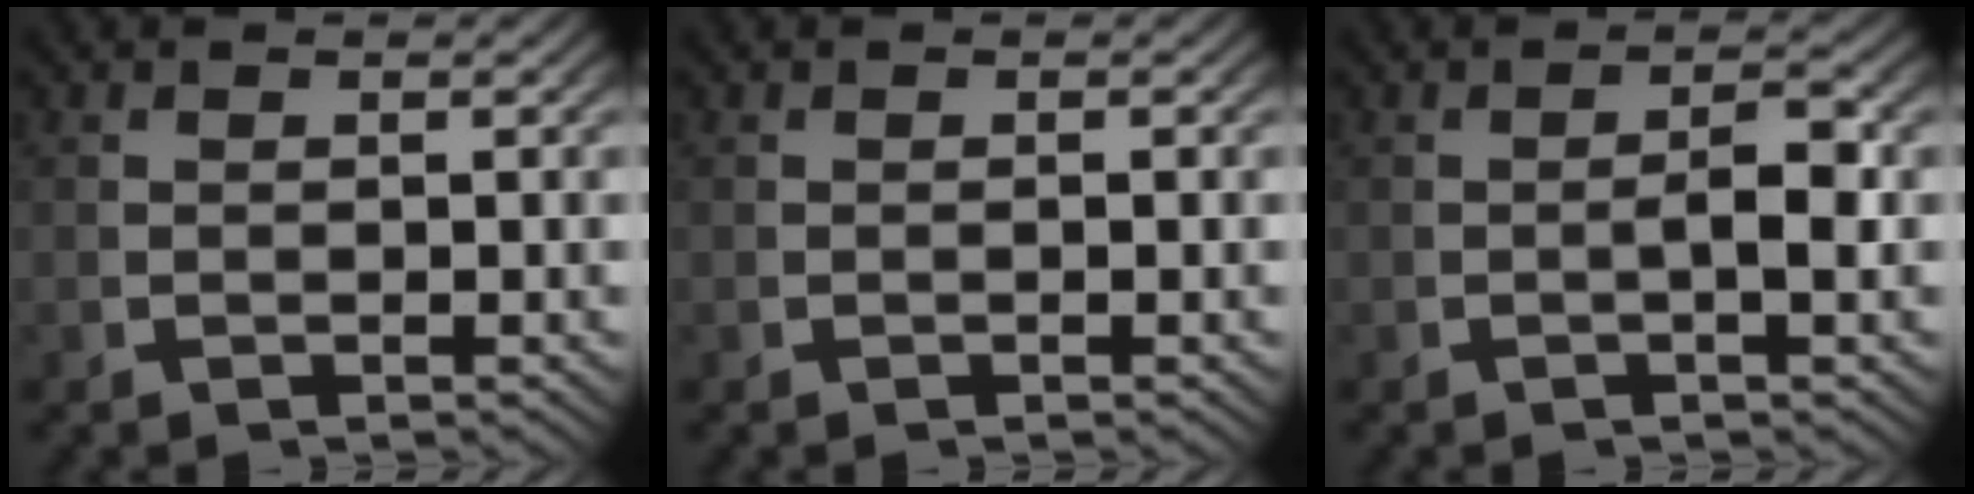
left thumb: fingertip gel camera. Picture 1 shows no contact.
{"total": 0.0}
{"total": 2.7, "force": [-0.2, 0.8, 2.6], "torque": [-0.047, 0.002, -0.004]}